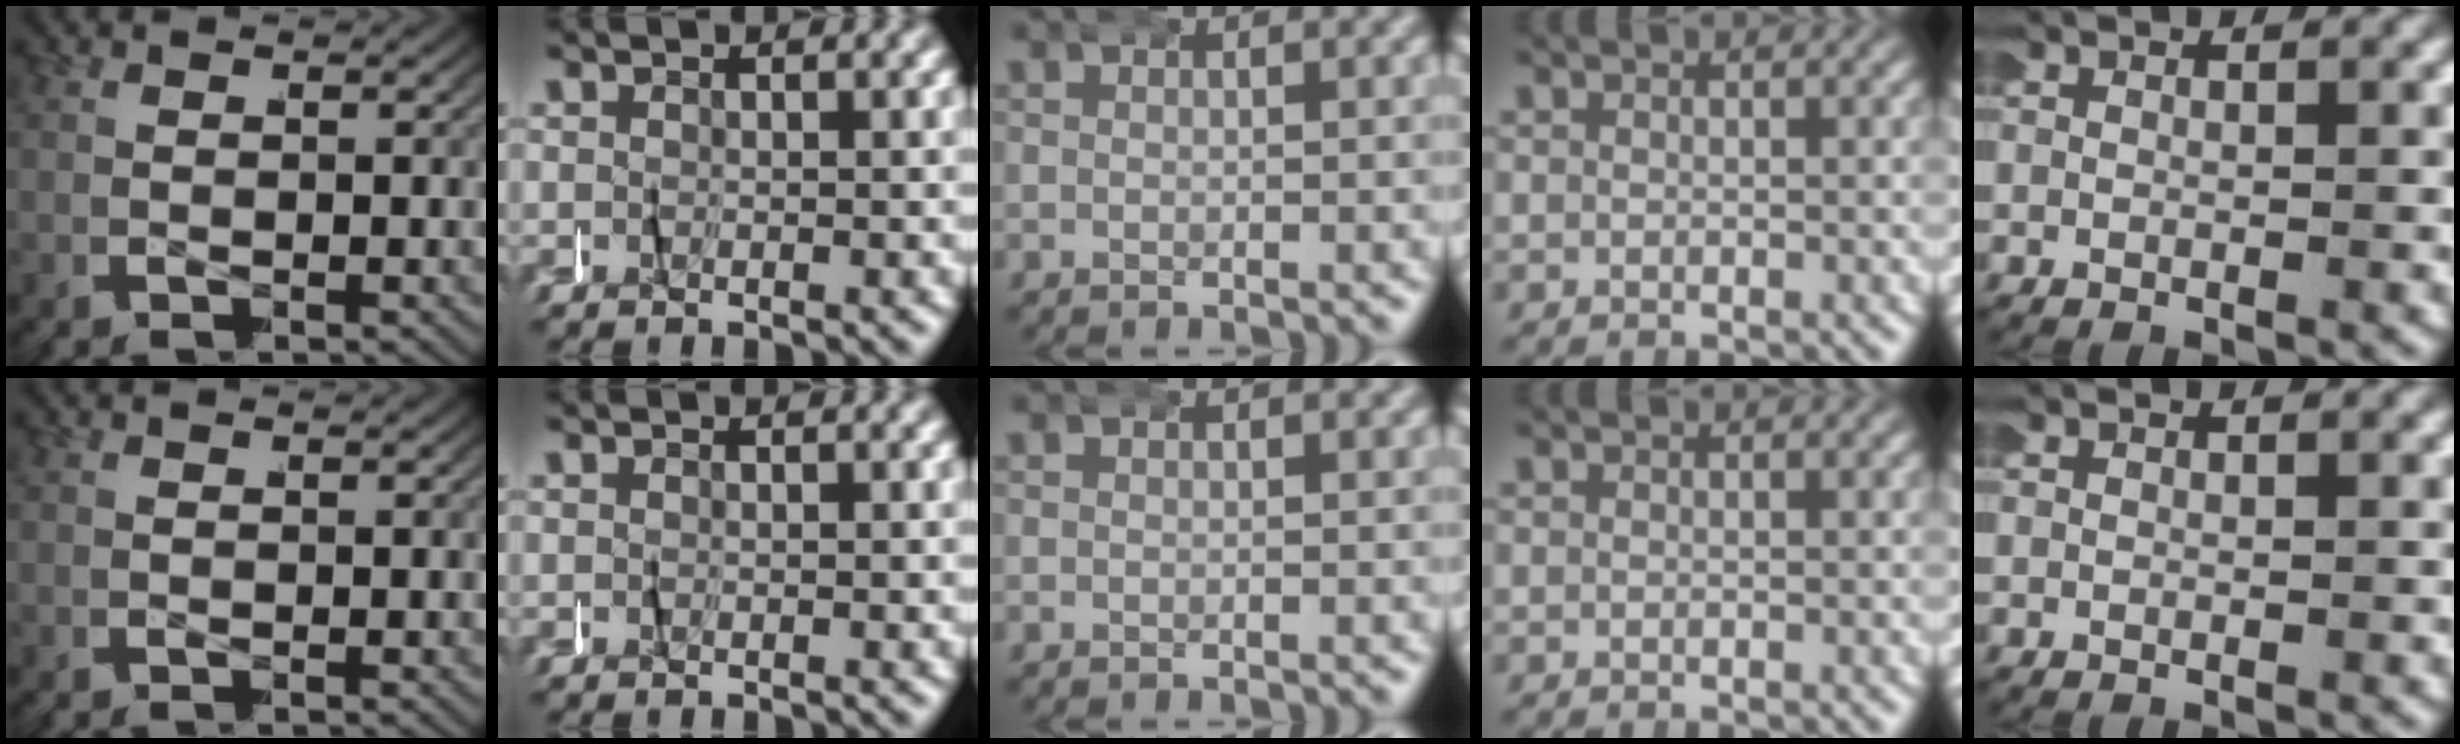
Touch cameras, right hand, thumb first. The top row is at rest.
{}